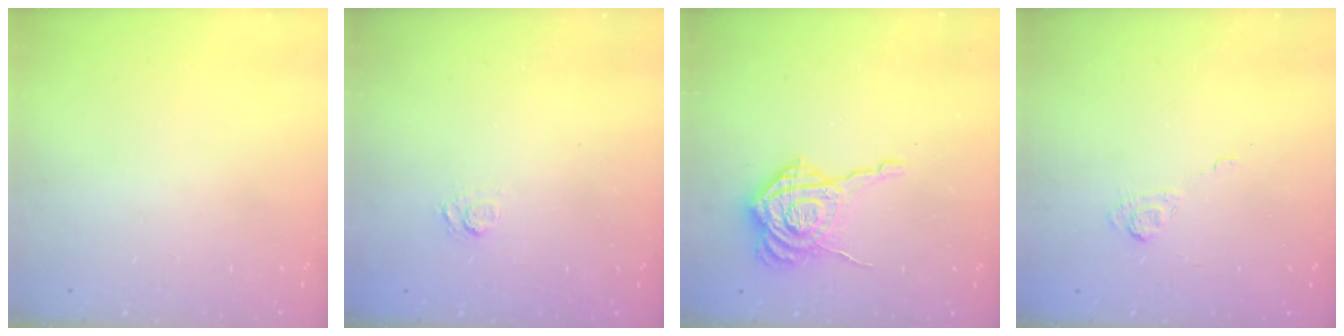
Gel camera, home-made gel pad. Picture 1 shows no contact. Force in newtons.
{"total": 2.4, "press": 2.0, "slide": 1.3}
{"total": 11.2, "press": 11.1, "slide": 1.2}
{"total": 2.8, "press": 2.4, "slide": 1.4}